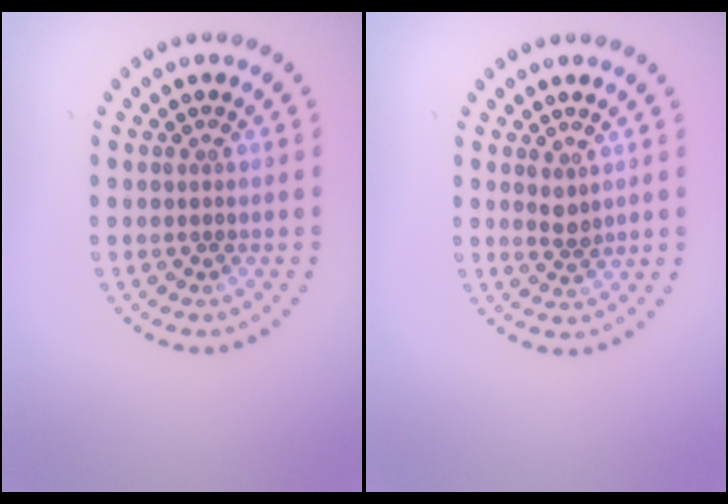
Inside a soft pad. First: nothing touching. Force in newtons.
{"total": 1.5, "press": 1.2, "slide": 0.8}